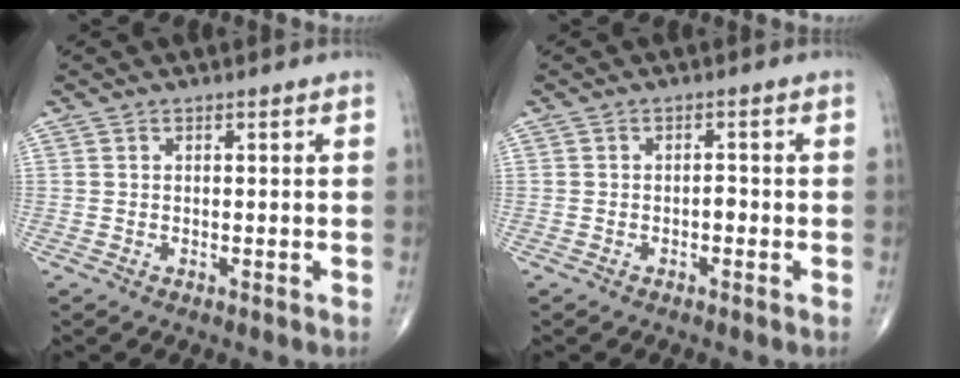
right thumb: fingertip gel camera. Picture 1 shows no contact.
{"total": 1.4, "force": [-0.5, 0.8, 1.0], "torque": [-0.009, 0.004, -0.012]}